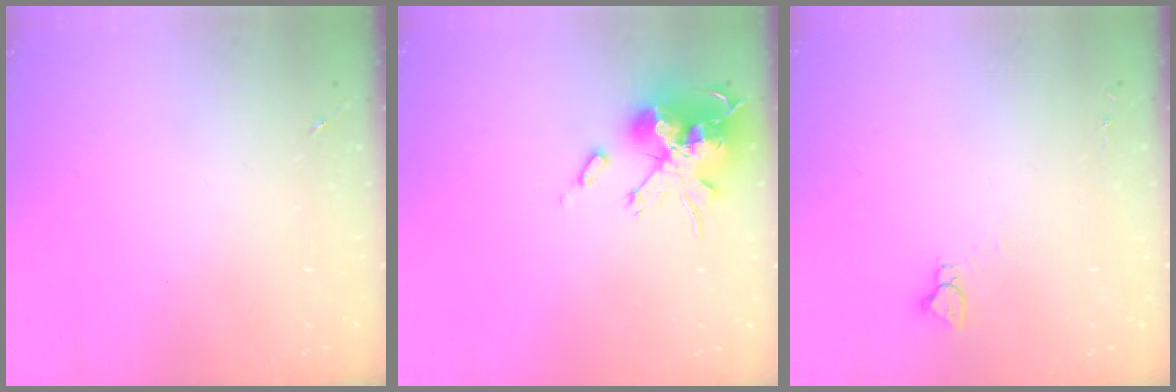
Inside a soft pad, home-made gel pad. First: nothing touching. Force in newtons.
{"total": 19.6, "press": 19.6, "slide": 0.1}
{"total": 2.9, "press": 2.9, "slide": 0.2}